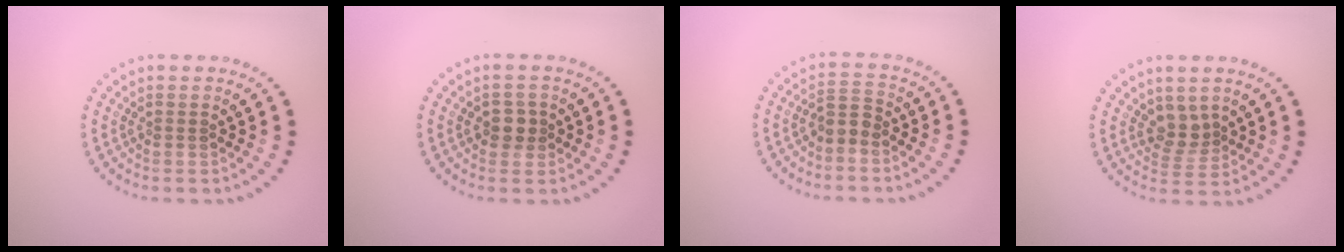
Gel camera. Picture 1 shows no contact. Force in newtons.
{"total": 1.9, "press": 1.8, "slide": 0.7}
{"total": 1.8, "press": 1.6, "slide": 1.0}
{"total": 2.2, "press": 1.7, "slide": 1.5}